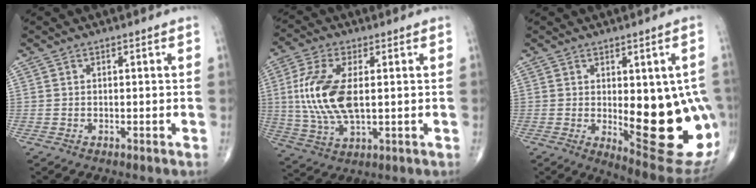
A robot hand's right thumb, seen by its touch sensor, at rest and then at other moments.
{"total": 13.8, "force": [1.2, 6.6, 12.1], "torque": [-0.264, -0.005, 0.029]}
{"total": 19.9, "force": [-1.9, 7.6, 18.3], "torque": [-0.186, -0.020, 0.004]}